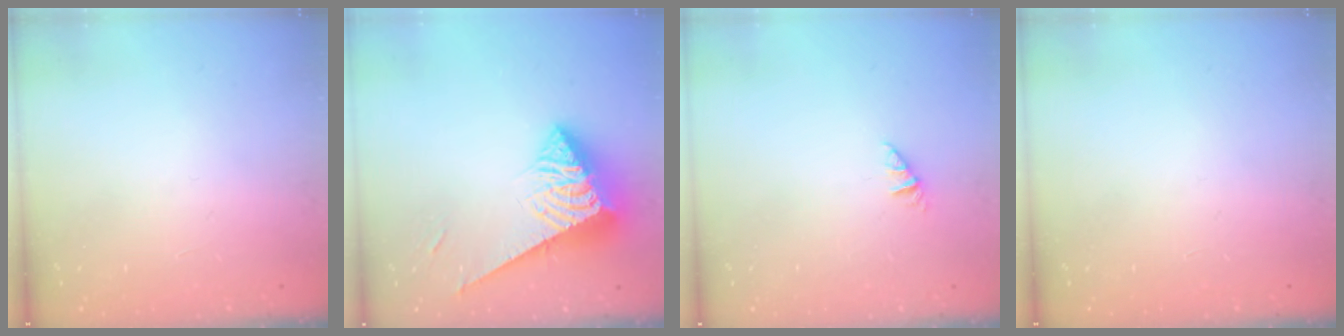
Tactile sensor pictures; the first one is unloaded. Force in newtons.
{"total": 7.2, "press": 7.1, "slide": 1.0}
{"total": 0.8, "press": 0.8, "slide": 0.1}
{"total": 0.0}